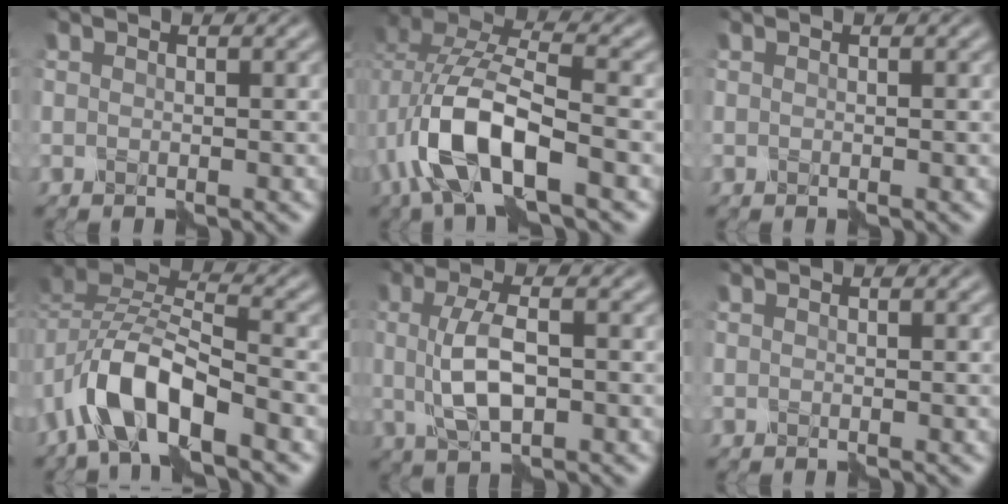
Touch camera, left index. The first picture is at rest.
{"total": 9.0, "force": [-2.9, 4.0, 7.6], "torque": [-0.173, 0.005, -0.059]}
{"total": 0.0}
{"total": 7.8, "force": [-4.0, 3.4, 5.8], "torque": [-0.111, 0.009, -0.081]}
{"total": 4.7, "force": [-0.1, 1.6, 4.4], "torque": [-0.096, 0.004, -0.002]}
{"total": 0.0}